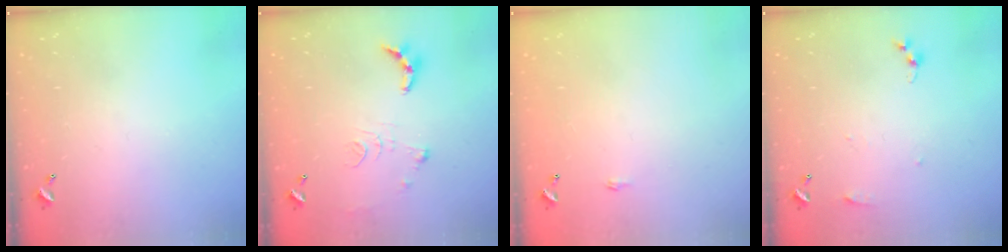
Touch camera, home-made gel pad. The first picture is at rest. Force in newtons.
{"total": 9.3, "press": 9.3, "slide": 0.8}
{"total": 0.6, "press": 0.6, "slide": 0.2}
{"total": 3.8, "press": 3.8, "slide": 0.5}